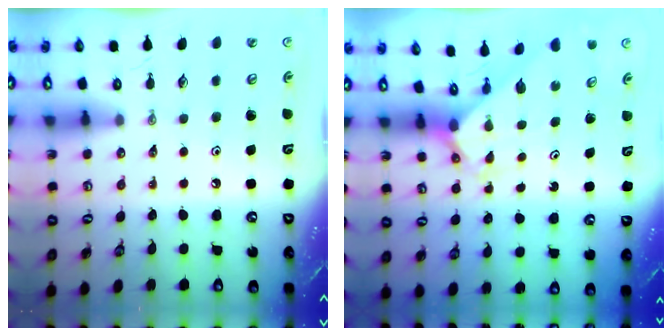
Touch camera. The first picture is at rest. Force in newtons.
{"total": 2.2, "press": 2.2, "slide": 0.2}